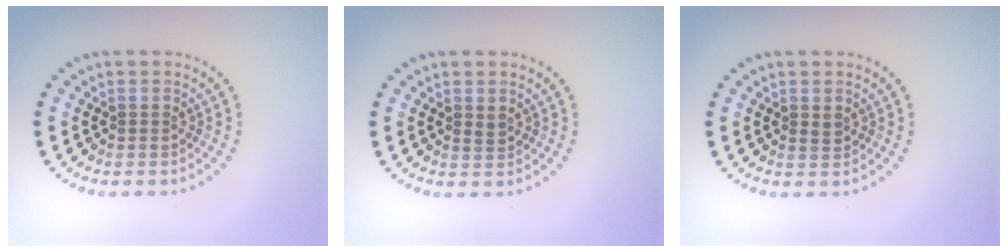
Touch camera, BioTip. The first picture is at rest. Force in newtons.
{"total": 0.9, "press": 0.8, "slide": 0.3}
{"total": 0.7, "press": 0.7, "slide": 0.2}